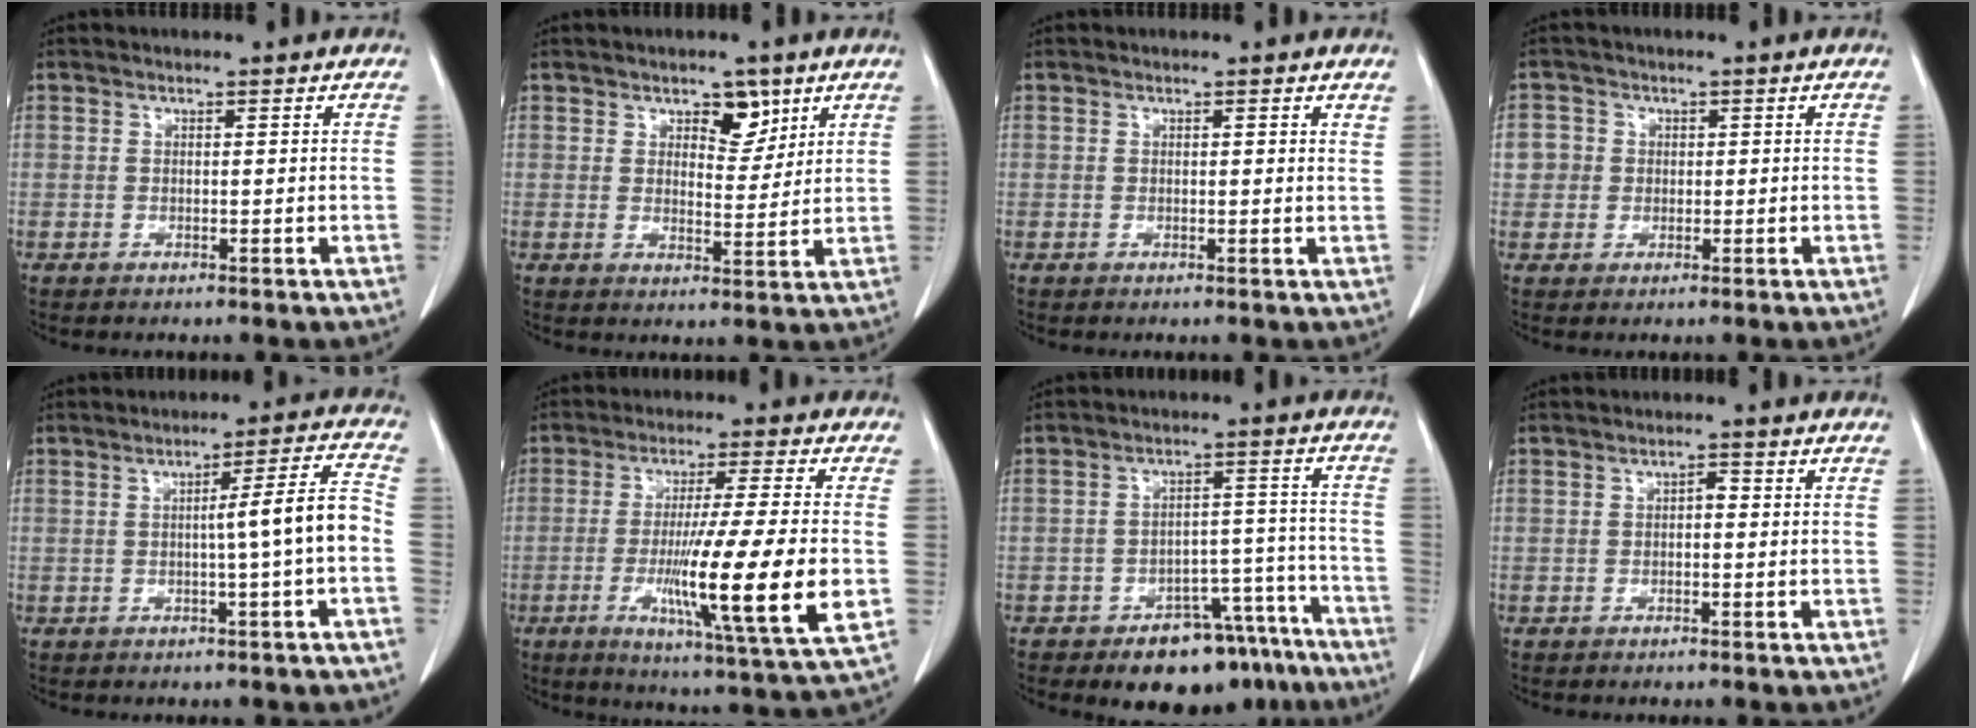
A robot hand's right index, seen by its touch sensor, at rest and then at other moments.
{"total": 4.8, "force": [2.9, 2.5, 2.9], "torque": [-0.034, -0.002, 0.044]}
{"total": 1.0, "force": [0.8, 0.1, 0.6], "torque": [-0.008, -0.001, 0.005]}
{"total": 3.2, "force": [0.3, 3.2, 0.2], "torque": [0.011, 0.009, 0.003]}
{"total": 7.0, "force": [-1.2, -0.8, 6.9], "torque": [-0.097, 0.013, -0.016]}
{"total": 17.2, "force": [-3.2, -0.8, 16.8], "torque": [-0.279, -0.031, -0.056]}
{"total": 12.3, "force": [-9.1, 6.0, 5.7], "torque": [-0.038, 0.047, -0.128]}
{"total": 1.2, "force": [-0.1, 0.6, 1.0], "torque": [-0.014, 0.004, -0.003]}